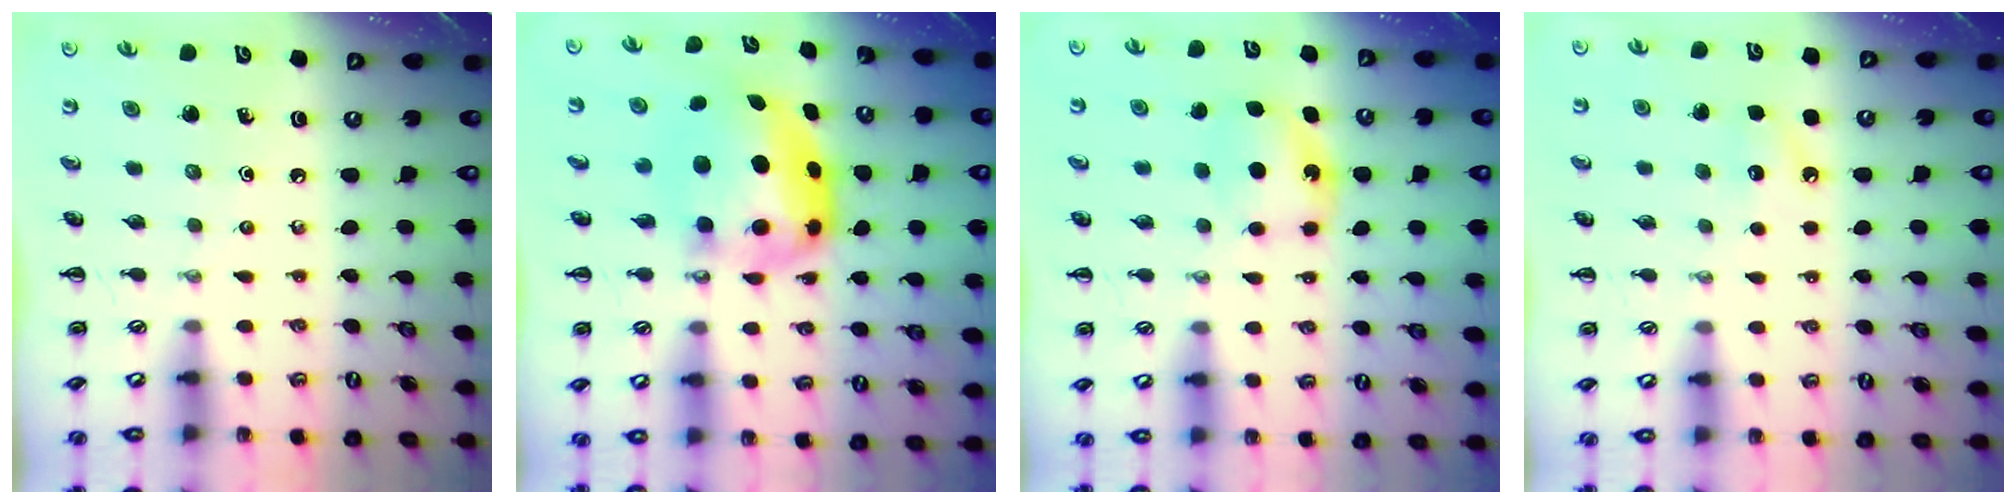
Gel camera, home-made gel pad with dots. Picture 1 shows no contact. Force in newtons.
{"total": 7.7, "press": 7.6, "slide": 1.6}
{"total": 6.3, "press": 6.1, "slide": 1.2}
{"total": 6.2, "press": 6.0, "slide": 1.5}